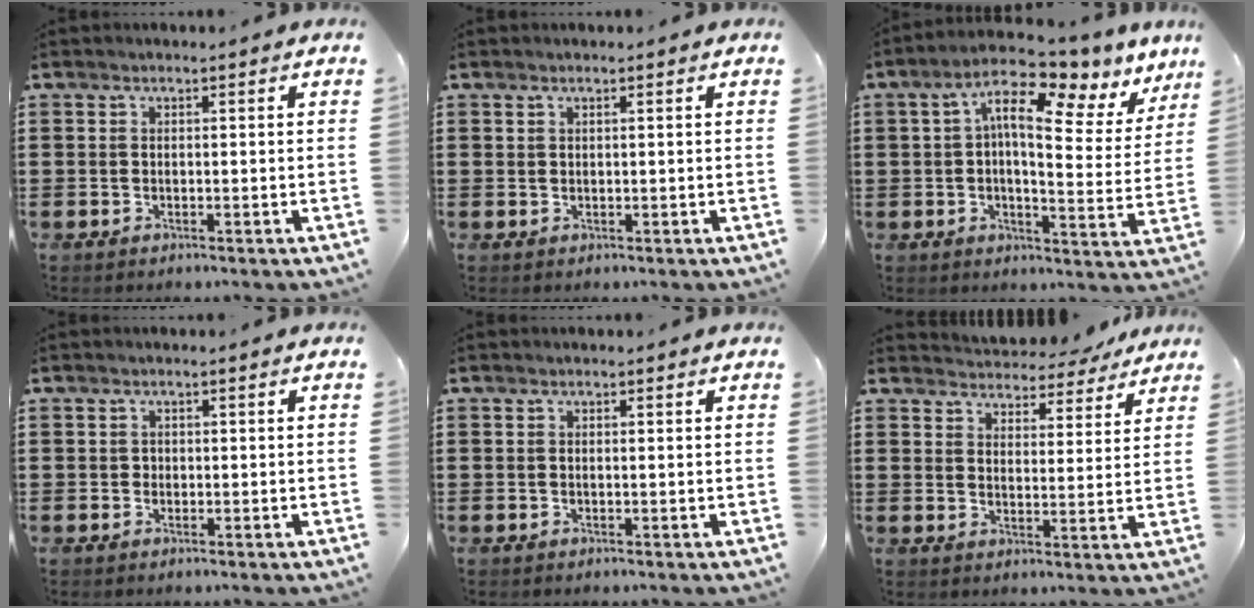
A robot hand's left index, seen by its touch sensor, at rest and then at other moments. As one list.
[{"total": 0.6, "force": [0.4, 0.2, 0.3], "torque": [-0.008, 0.001, 0.008]}, {"total": 11.4, "force": [6.6, 3.3, 8.6], "torque": [-0.155, -0.034, 0.106]}, {"total": 0.7, "force": [0.1, 0.7, 0.0], "torque": [-0.003, 0.004, 0.002]}, {"total": 0.0}, {"total": 4.6, "force": [4.5, 1.0, 0.2], "torque": [-0.019, -0.025, 0.080]}]